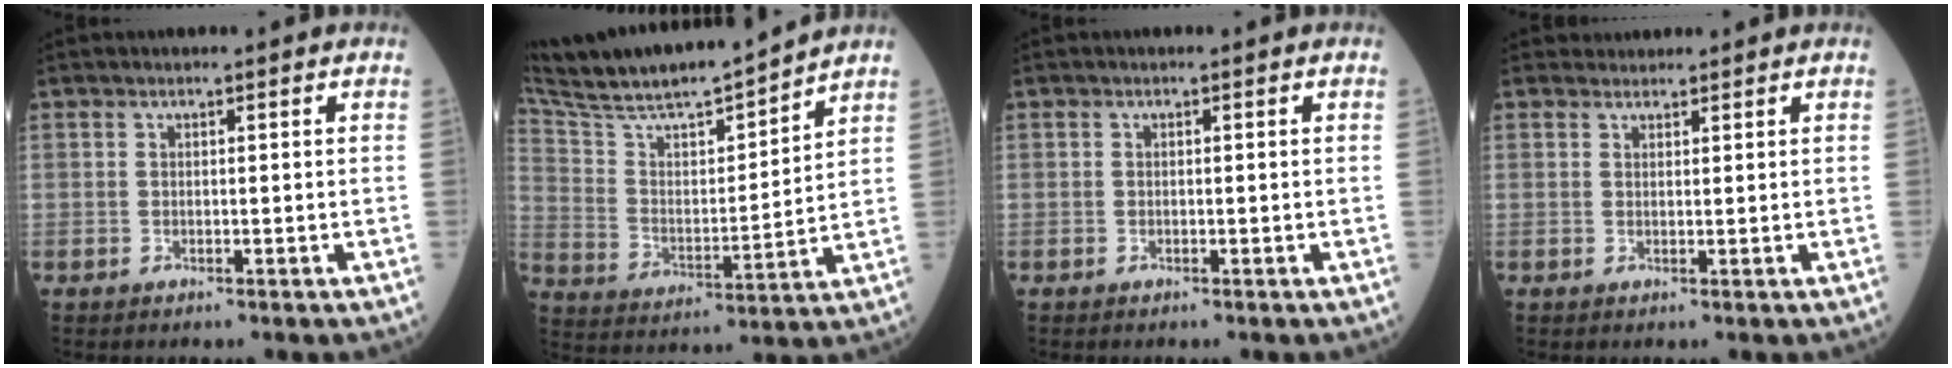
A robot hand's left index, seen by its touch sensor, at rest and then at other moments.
{"total": 18.9, "force": [16.9, 1.3, 8.4], "torque": [-0.159, 0.008, 0.292]}
{"total": 0.0}
{"total": 1.3, "force": [1.2, 0.2, -0.5], "torque": [0.002, 0.006, 0.021]}